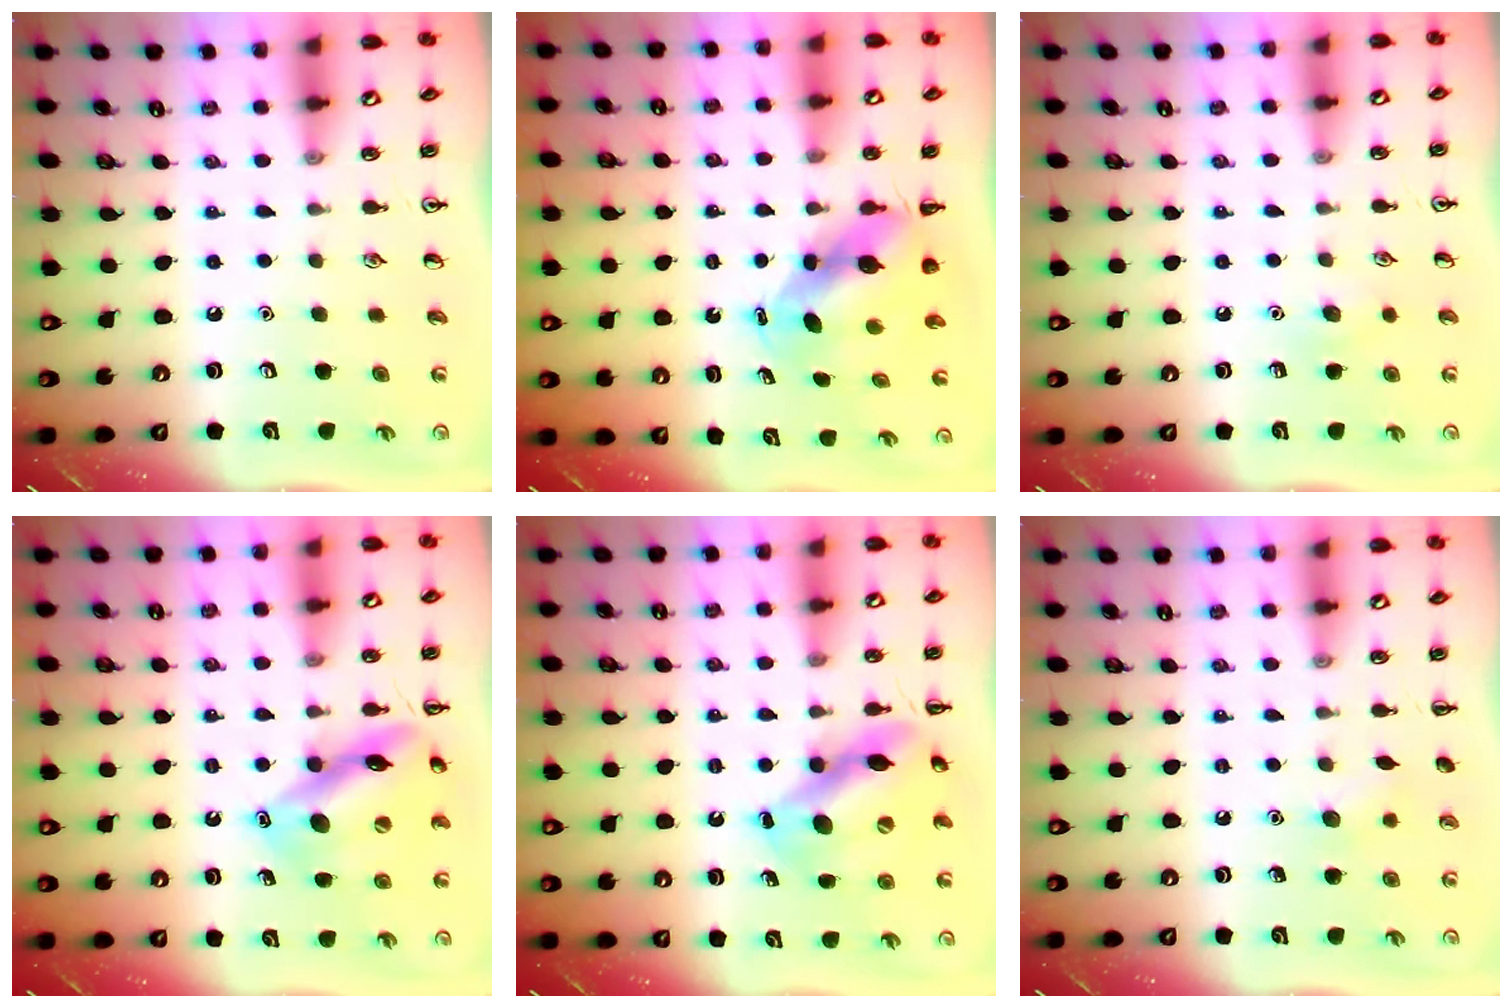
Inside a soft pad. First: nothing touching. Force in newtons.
{"total": 7.3, "press": 7.2, "slide": 0.9}
{"total": 6.2, "press": 6.0, "slide": 1.7}
{"total": 14.5, "press": 14.4, "slide": 1.3}
{"total": 12.0, "press": 11.6, "slide": 3.0}
{"total": 5.6, "press": 5.5, "slide": 1.3}